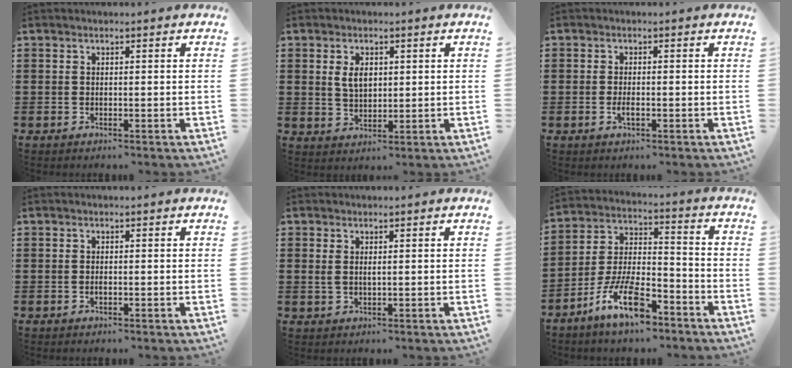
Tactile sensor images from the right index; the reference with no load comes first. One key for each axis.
{"total": 3.6, "fx": 0.9, "fy": 2.1, "fz": 2.8, "tx": -0.053, "ty": 0.005, "tz": 0.014}
{"total": 1.9, "fx": -0.6, "fy": 0.5, "fz": 1.7, "tx": -0.038, "ty": -0.006, "tz": -0.013}
{"total": 0.5, "fx": -0.2, "fy": 0.1, "fz": 0.5, "tx": -0.011, "ty": -0.005, "tz": -0.003}
{"total": 1.2, "fx": 0.4, "fy": 0.4, "fz": 1.1, "tx": -0.022, "ty": 0.003, "tz": 0.007}
{"total": 11.4, "fx": -7.7, "fy": 3.7, "fz": 7.5, "tx": -0.160, "ty": 0.017, "tz": -0.147}